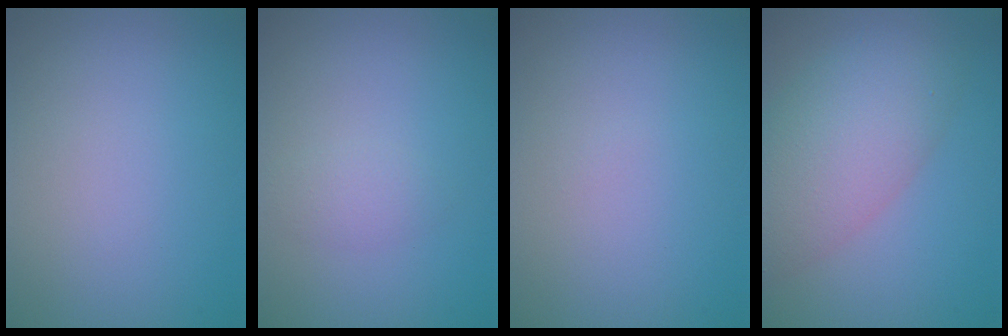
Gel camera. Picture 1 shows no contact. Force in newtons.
{"total": 1.4, "press": 1.4, "slide": 0.0}
{"total": 0.0}
{"total": 6.9, "press": 6.9, "slide": 0.5}